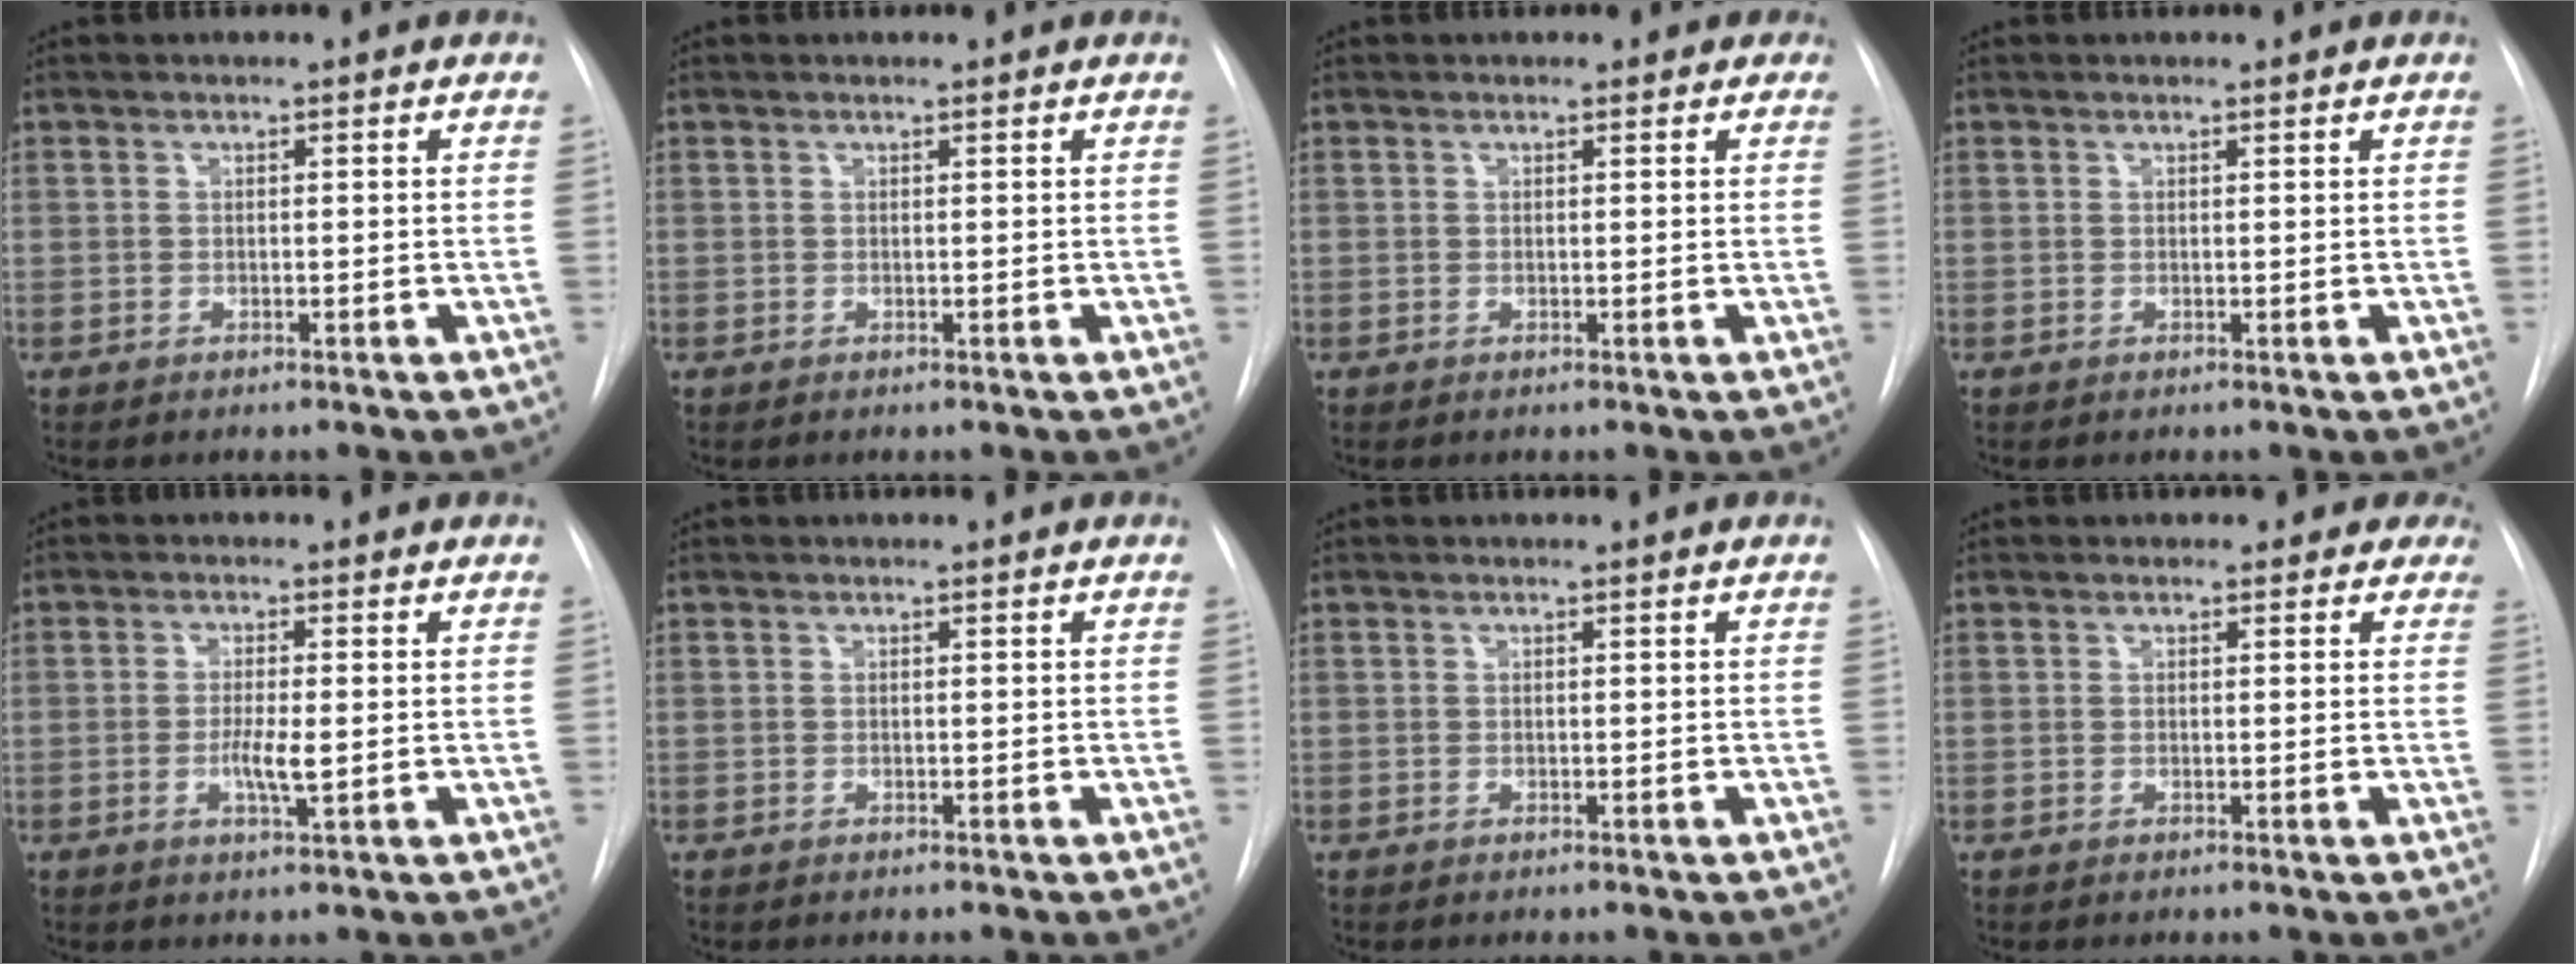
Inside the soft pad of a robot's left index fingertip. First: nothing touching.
{"total": 0.6, "force": [0.6, 0.0, 0.1], "torque": [-0.003, 0.005, 0.009]}
{"total": 2.3, "force": [1.8, 1.3, 0.3], "torque": [0.011, 0.002, 0.008]}
{"total": 0.9, "force": [0.8, 0.1, 0.1], "torque": [-0.009, 0.006, 0.012]}
{"total": 3.6, "force": [-0.5, 0.5, 3.5], "torque": [-0.068, -0.005, -0.008]}
{"total": 0.0}
{"total": 0.0}
{"total": 4.2, "force": [3.4, 2.4, 0.2], "torque": [0.026, -0.008, 0.016]}